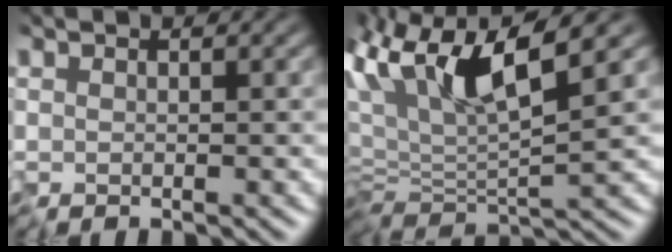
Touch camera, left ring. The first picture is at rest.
{"total": 9.4, "force": [3.0, 3.1, 8.4], "torque": [-0.170, 0.012, 0.051]}